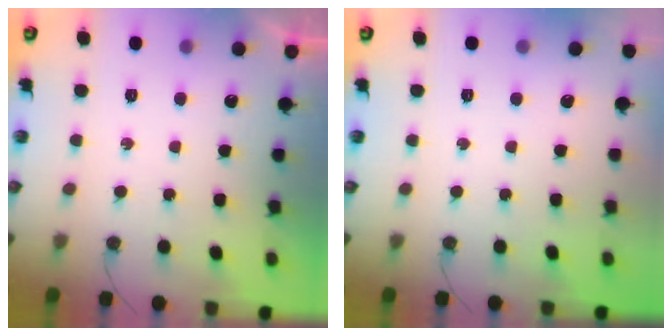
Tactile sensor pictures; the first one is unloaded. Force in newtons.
{"total": 0.0}